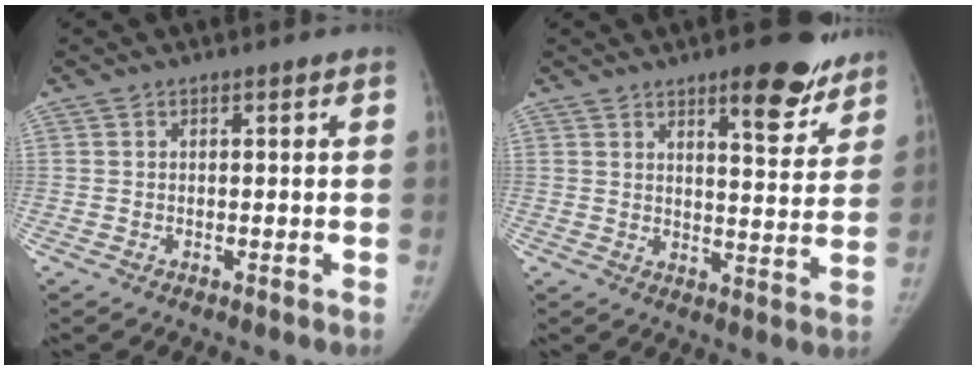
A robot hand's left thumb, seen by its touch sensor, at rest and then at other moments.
{"total": 12.2, "force": [8.2, 4.1, 8.1], "torque": [-0.063, -0.049, 0.110]}